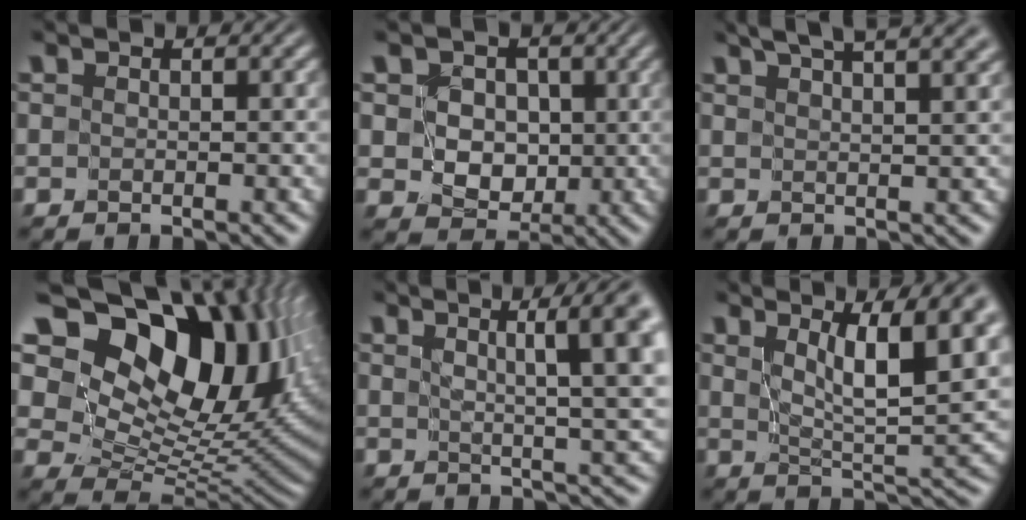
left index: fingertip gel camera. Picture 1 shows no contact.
{"total": 4.8, "force": [1.0, 4.1, 2.2], "torque": [-0.038, 0.006, 0.011]}
{"total": 8.2, "force": [6.1, 2.5, 4.9], "torque": [-0.039, 0.039, 0.051]}
{"total": 16.1, "force": [7.0, 10.2, 10.3], "torque": [-0.178, 0.029, 0.123]}
{"total": 8.7, "force": [3.1, 2.0, 7.9], "torque": [-0.074, 0.021, 0.041]}
{"total": 8.9, "force": [3.8, 2.2, 7.7], "torque": [-0.111, 0.004, 0.070]}